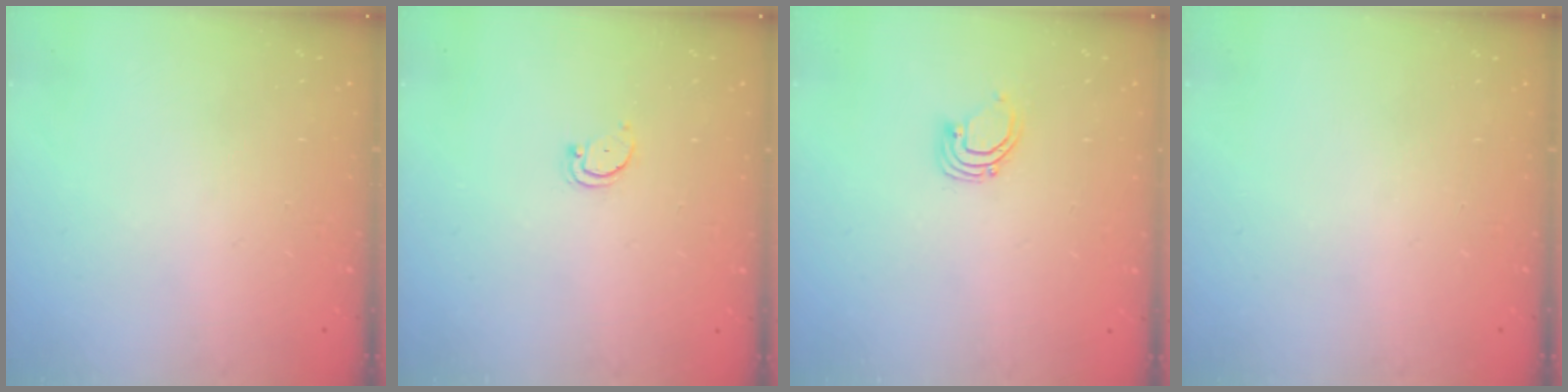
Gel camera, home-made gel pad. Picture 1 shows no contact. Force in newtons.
{"total": 2.3, "press": 2.3, "slide": 0.2}
{"total": 2.7, "press": 2.7, "slide": 0.2}
{"total": 0.0}